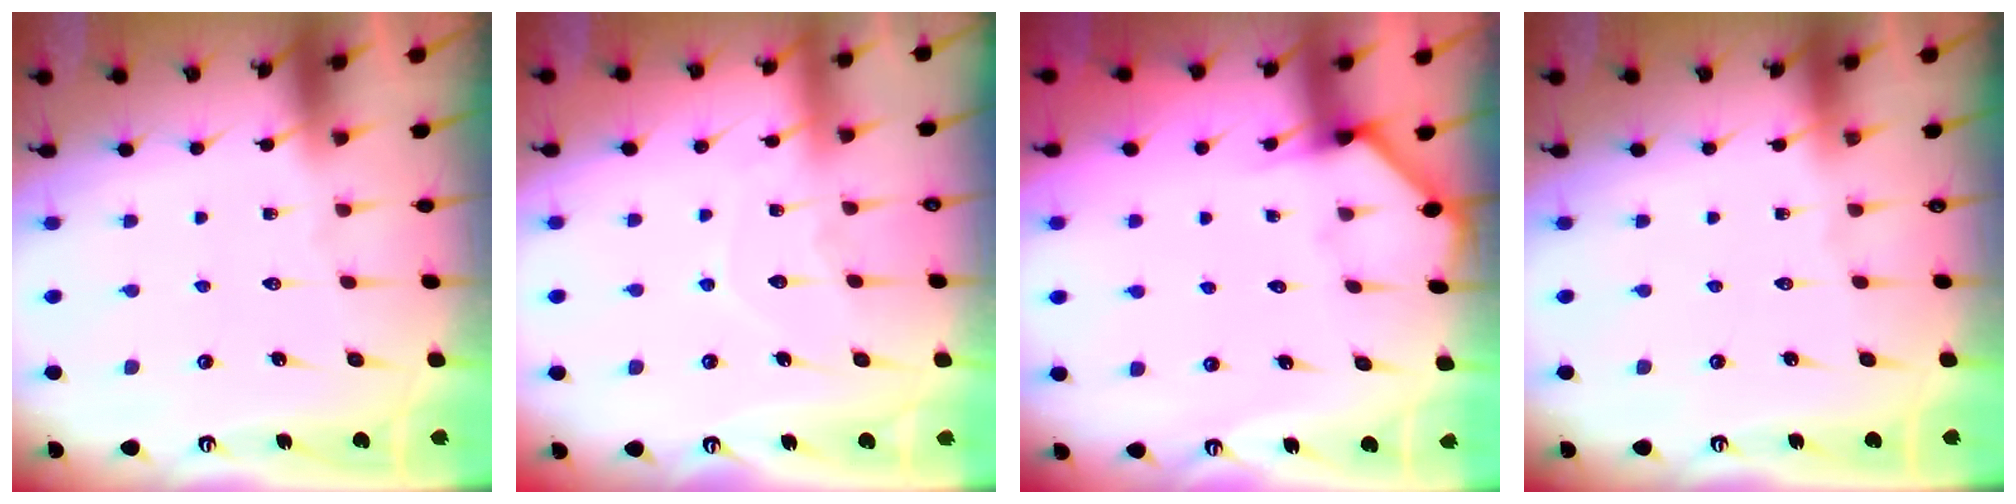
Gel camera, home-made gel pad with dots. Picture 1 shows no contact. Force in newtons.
{"total": 6.7, "press": 6.7, "slide": 0.7}
{"total": 2.6, "press": 2.6, "slide": 0.2}
{"total": 0.0}